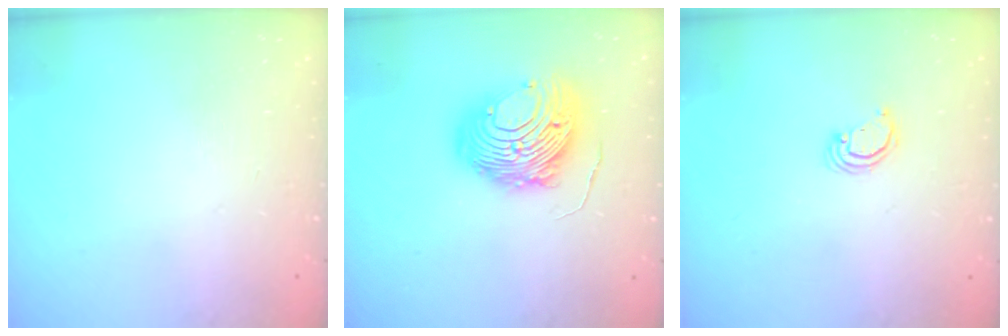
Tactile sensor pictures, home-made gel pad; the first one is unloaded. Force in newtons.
{"total": 14.7, "press": 14.6, "slide": 1.4}
{"total": 2.6, "press": 2.6, "slide": 0.2}